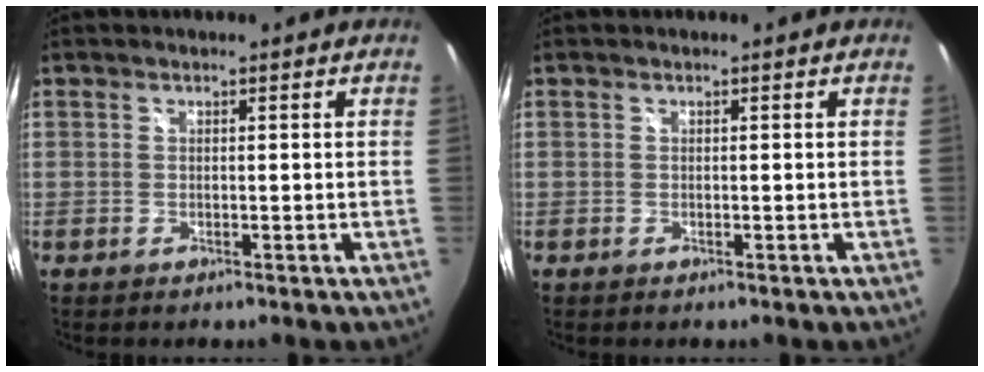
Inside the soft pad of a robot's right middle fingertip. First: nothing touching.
{"total": 0.0}